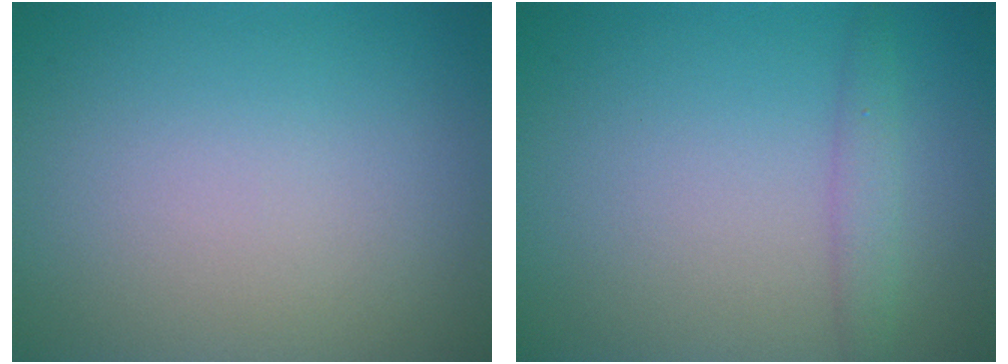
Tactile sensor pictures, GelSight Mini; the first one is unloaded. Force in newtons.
{"total": 1.7, "press": 1.7, "slide": 0.1}